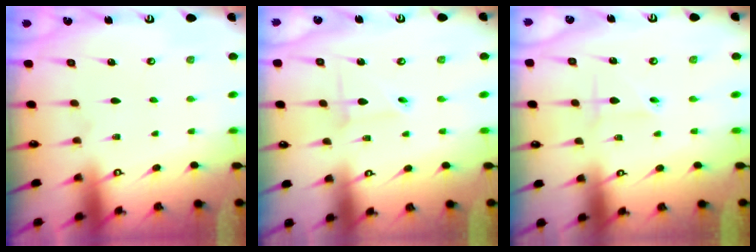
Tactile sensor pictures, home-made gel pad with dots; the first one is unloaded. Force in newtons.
{"total": 2.6, "press": 2.6, "slide": 0.2}
{"total": 1.8, "press": 1.7, "slide": 0.7}